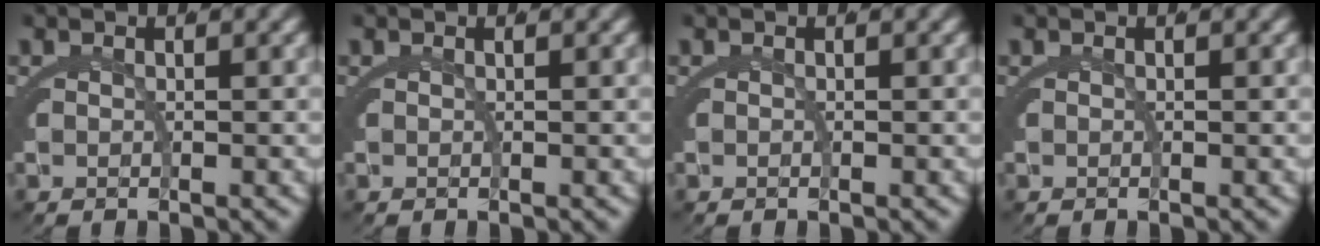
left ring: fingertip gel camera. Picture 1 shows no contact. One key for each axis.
{"total": 0.0}
{"total": 0.0}
{"total": 0.0}